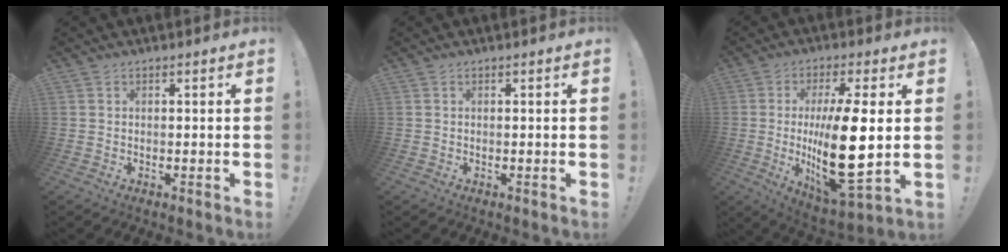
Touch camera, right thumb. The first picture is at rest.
{"total": 0.0}
{"total": 19.6, "force": [0.2, 5.9, 18.6], "torque": [-0.329, -0.026, 0.000]}